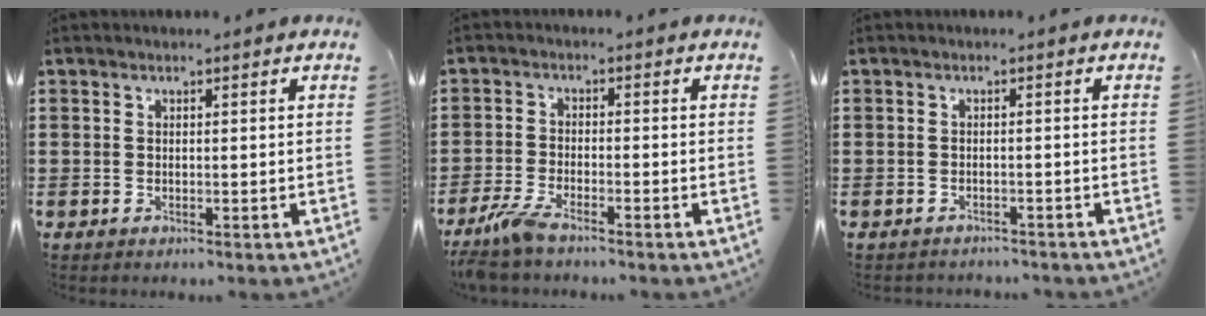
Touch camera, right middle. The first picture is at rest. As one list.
[{"total": 4.1, "force": [-3.2, 0.6, 2.4], "torque": [-0.069, -0.010, -0.067]}, {"total": 1.1, "force": [-1.0, 0.1, 0.0], "torque": [-0.003, 0.002, -0.023]}]